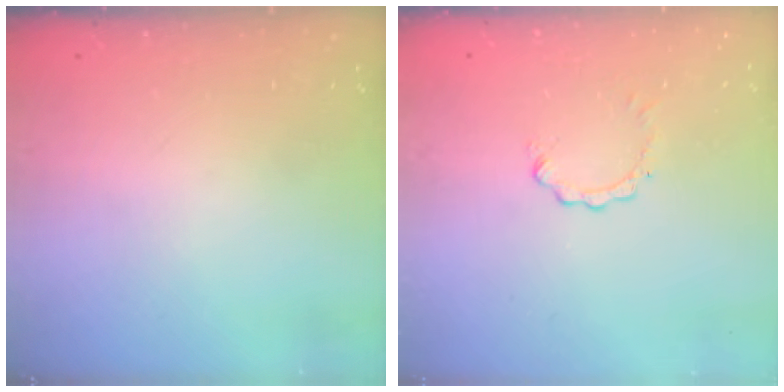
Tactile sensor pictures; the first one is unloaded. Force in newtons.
{"total": 0.0}